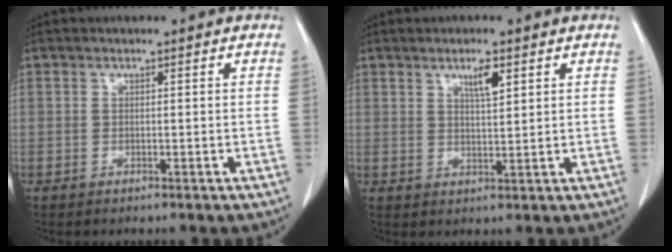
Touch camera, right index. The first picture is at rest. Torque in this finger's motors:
{"motor_torque": [0.08, 0.06, 0.04, 0.03]}